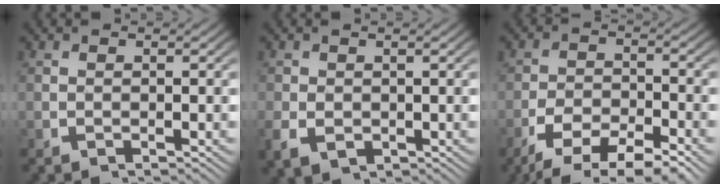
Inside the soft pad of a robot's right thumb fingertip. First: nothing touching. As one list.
[{"total": 2.7, "force": [-0.4, 2.1, 1.7], "torque": [-0.040, -0.018, 0.008]}, {"total": 7.6, "force": [-5.0, 3.7, 4.4], "torque": [-0.077, -0.028, -0.068]}]